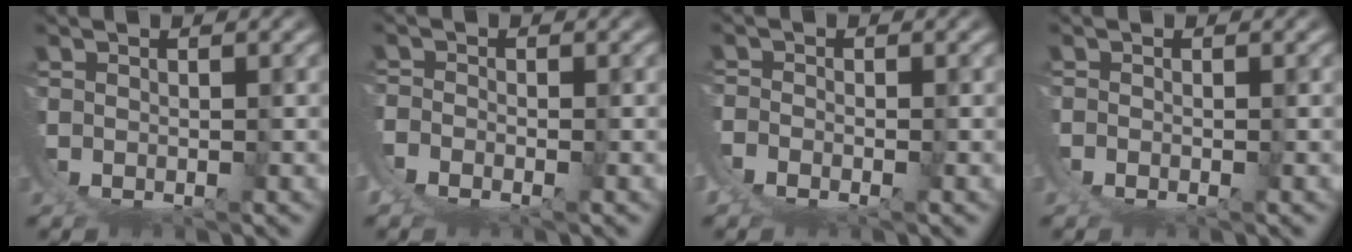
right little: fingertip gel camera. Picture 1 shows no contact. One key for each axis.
{"total": 4.0, "fx": -0.2, "fy": 3.4, "fz": 2.1, "tx": -0.067, "ty": -0.015, "tz": -0.003}
{"total": 3.6, "fx": -0.2, "fy": 3.0, "fz": 2.0, "tx": -0.063, "ty": -0.013, "tz": -0.002}
{"total": 0.7, "fx": -0.1, "fy": 0.4, "fz": 0.6, "tx": -0.015, "ty": -0.002, "tz": -0.002}